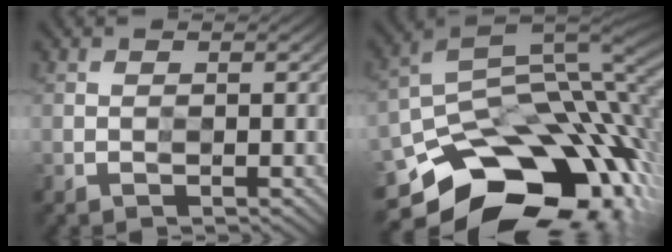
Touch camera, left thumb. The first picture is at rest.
{"total": 17.9, "force": [-9.3, 11.0, 10.6], "torque": [-0.164, -0.023, -0.141]}